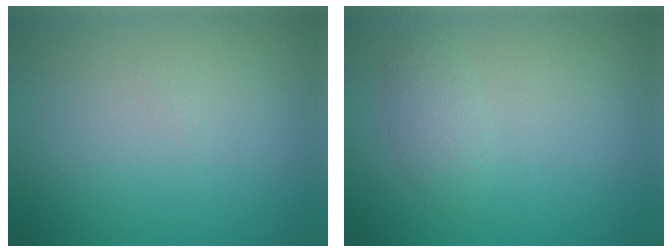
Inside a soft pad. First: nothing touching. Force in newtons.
{"total": 1.5, "press": 1.5, "slide": 0.0}